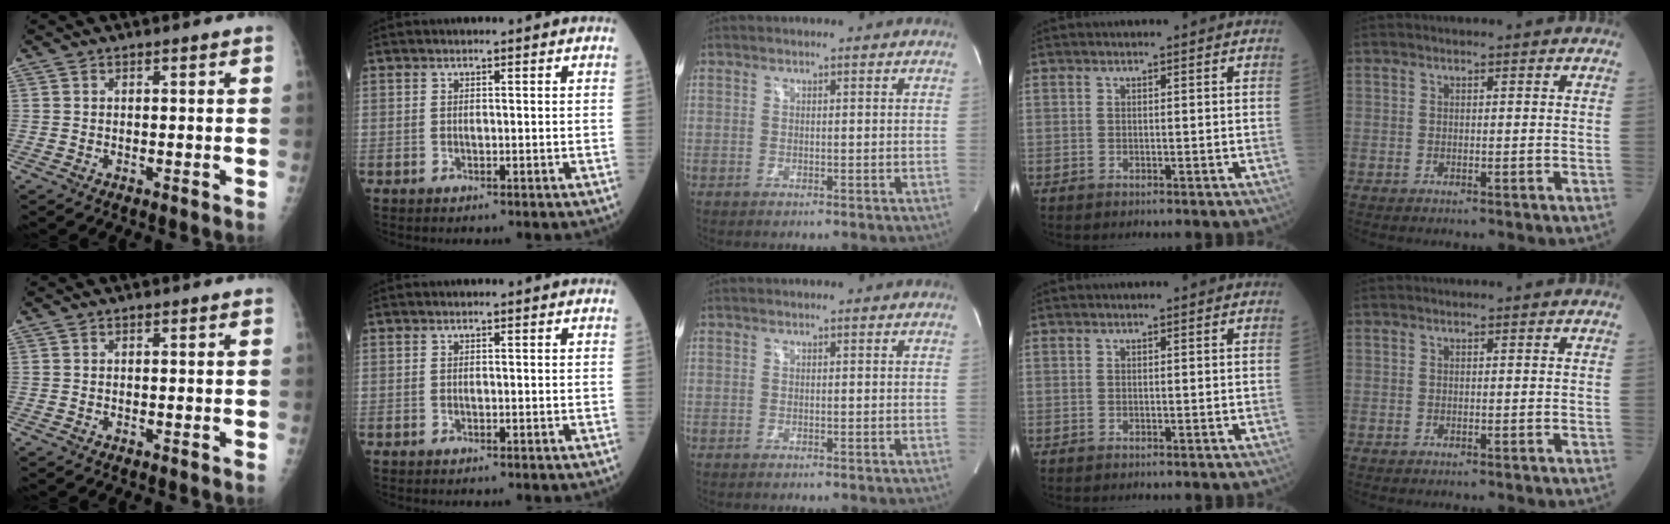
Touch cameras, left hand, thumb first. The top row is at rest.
{}